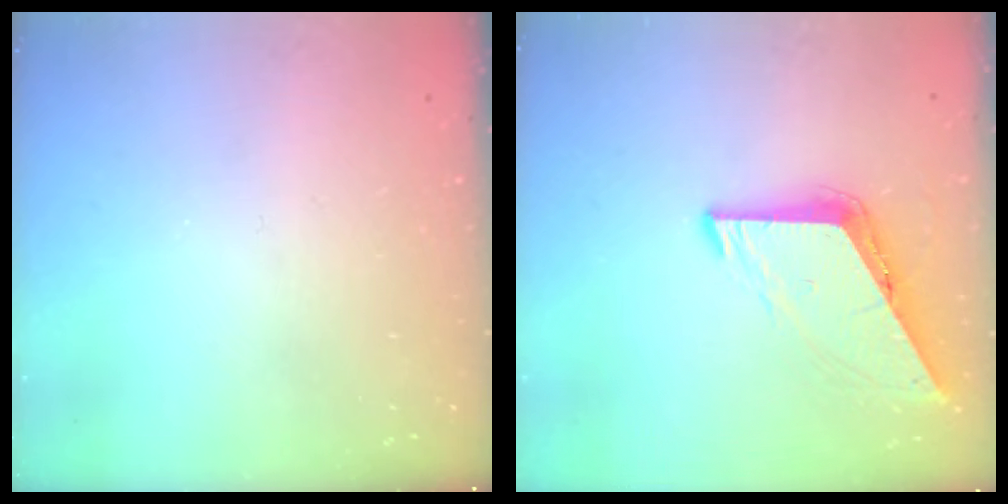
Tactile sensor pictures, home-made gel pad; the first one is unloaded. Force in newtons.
{"total": 6.8, "press": 6.8, "slide": 0.4}